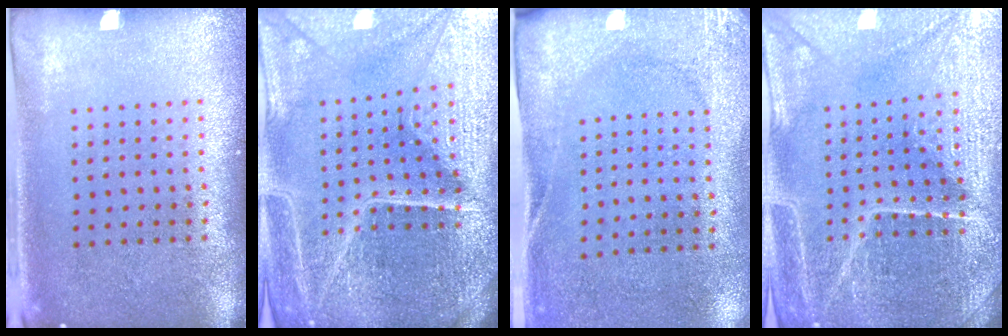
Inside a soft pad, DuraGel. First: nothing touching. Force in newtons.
{"total": 5.9, "press": 5.4, "slide": 2.4}
{"total": 2.7, "press": 2.1, "slide": 1.7}
{"total": 4.6, "press": 4.4, "slide": 1.2}